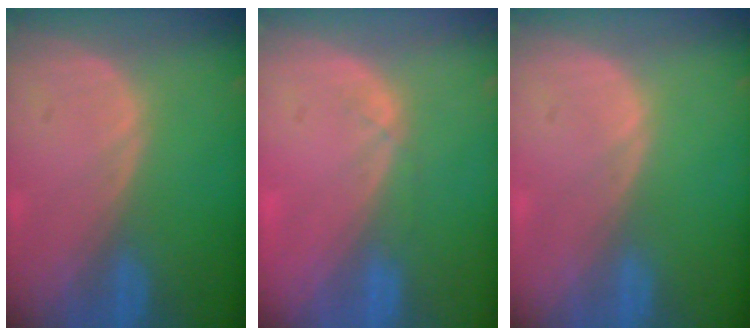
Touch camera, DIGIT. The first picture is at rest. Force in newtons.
{"total": 1.4, "press": 1.3, "slide": 0.5}
{"total": 0.0}